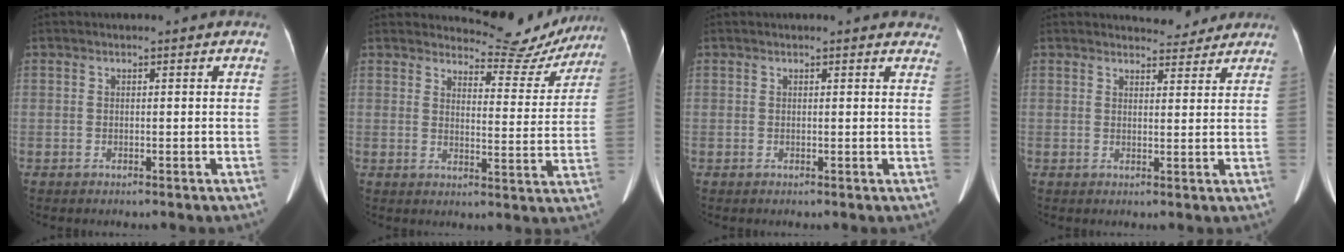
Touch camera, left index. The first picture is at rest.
{"total": 10.9, "force": [10.6, 2.4, 0.4], "torque": [0.007, -0.027, 0.118]}
{"total": 8.4, "force": [7.8, 2.2, 2.1], "torque": [0.000, 0.012, 0.067]}
{"total": 5.4, "force": [5.2, 1.5, 0.7], "torque": [-0.002, 0.003, 0.060]}